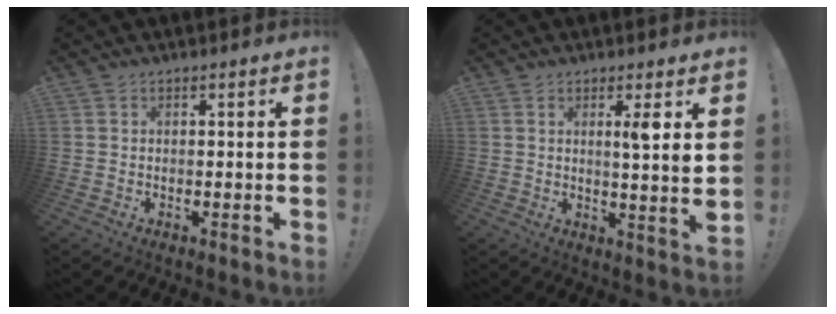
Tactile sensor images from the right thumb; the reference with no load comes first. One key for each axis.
{"total": 5.6, "fx": 2.2, "fy": -0.8, "fz": 5.1, "tx": -0.071, "ty": -0.021, "tz": 0.026}